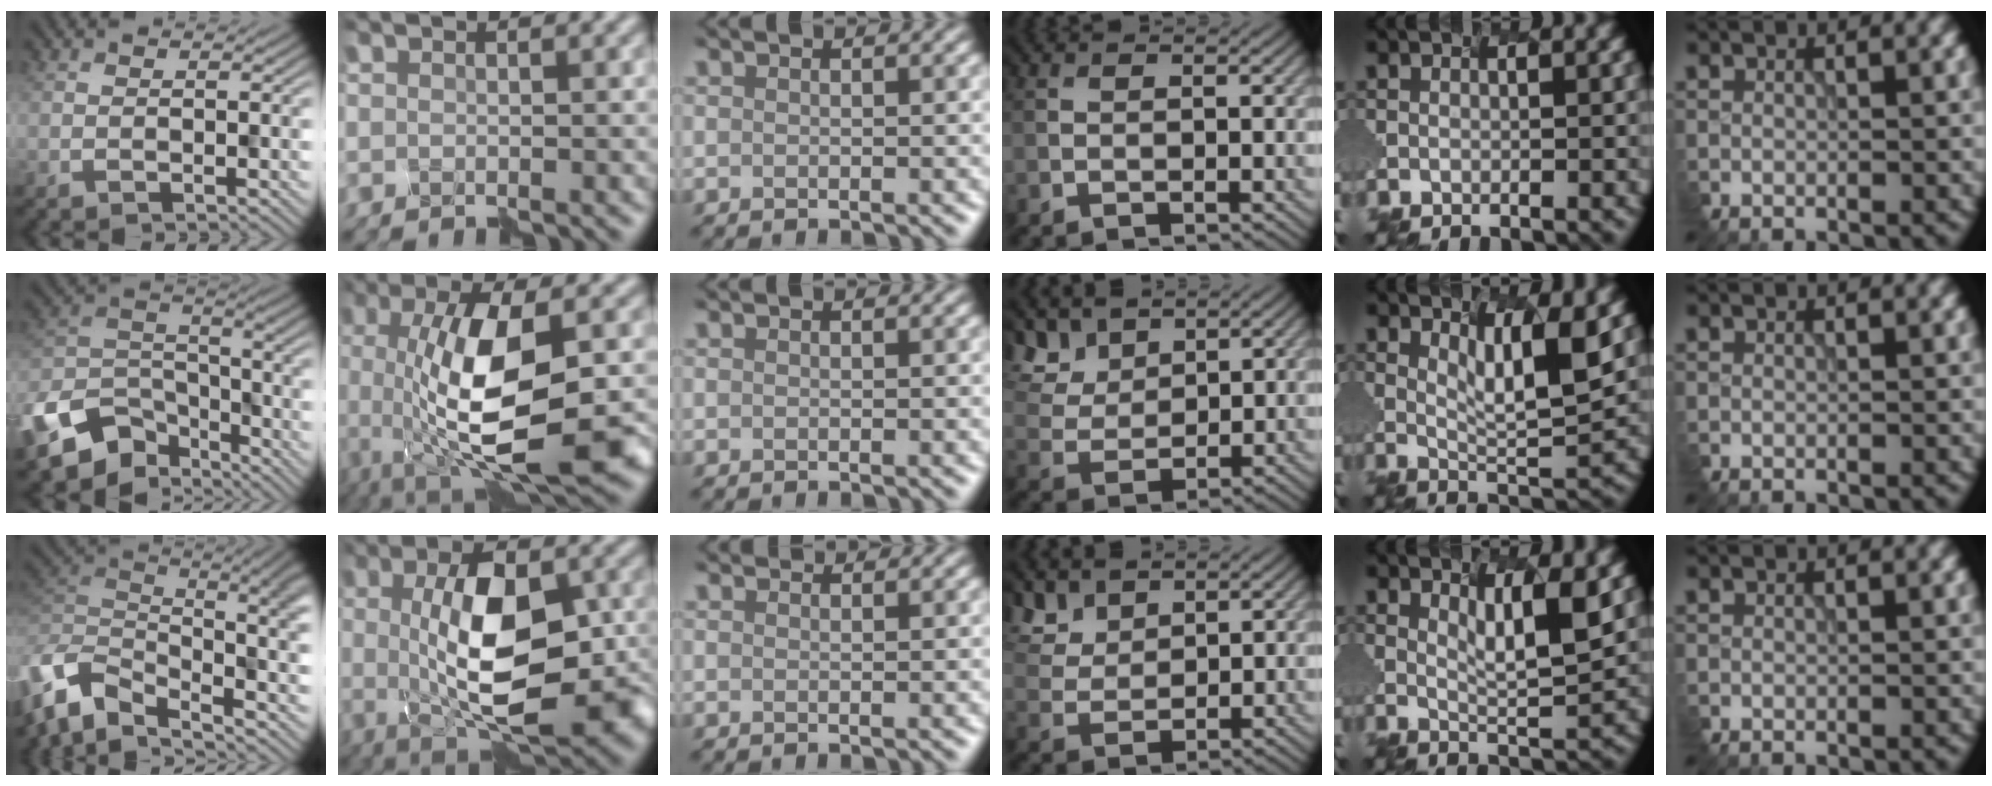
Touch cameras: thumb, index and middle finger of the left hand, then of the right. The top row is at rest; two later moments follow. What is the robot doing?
{"motion": "disassemble", "object": "puzzle pieces"}